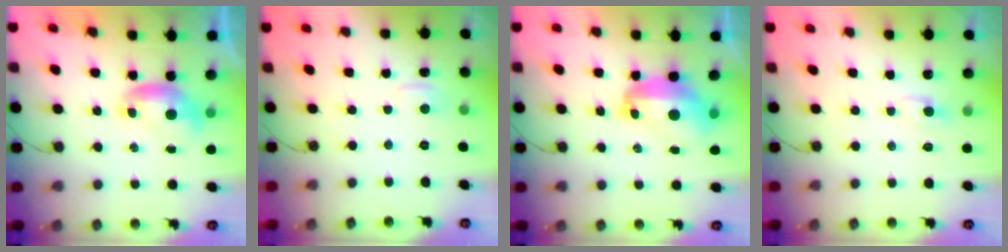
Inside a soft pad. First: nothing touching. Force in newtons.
{"total": 1.4, "press": 1.1, "slide": 0.8}
{"total": 5.4, "press": 5.2, "slide": 1.1}
{"total": 1.5, "press": 1.4, "slide": 0.4}